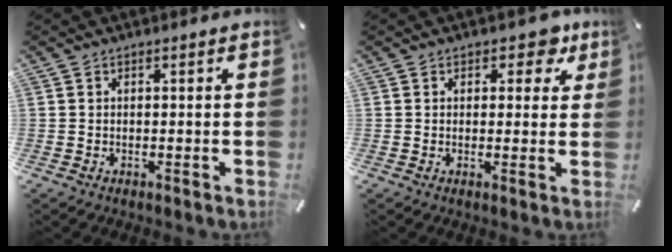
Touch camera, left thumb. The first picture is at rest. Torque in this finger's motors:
{"motor_torque": [0.06, -0.18, 0.12, 0.07, 0.00]}